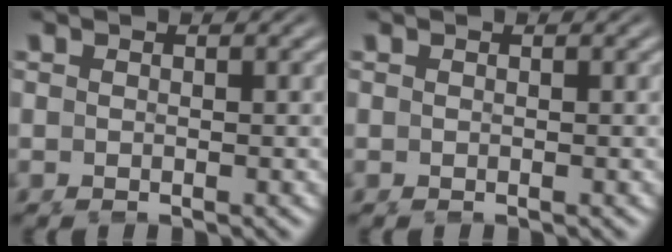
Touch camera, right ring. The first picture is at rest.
{"total": 0.0}